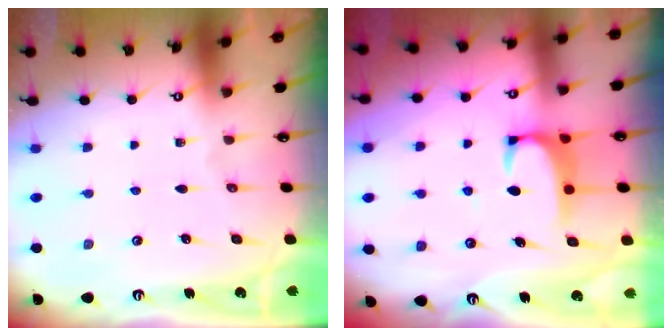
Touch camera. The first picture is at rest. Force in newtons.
{"total": 2.1, "press": 2.0, "slide": 0.3}